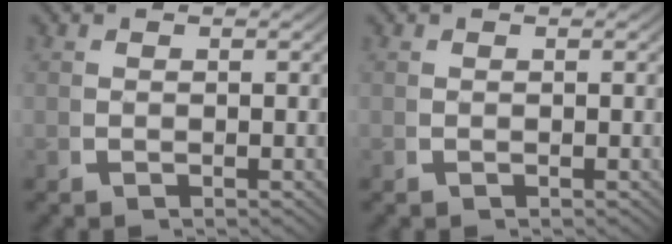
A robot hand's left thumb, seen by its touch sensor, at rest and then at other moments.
{"total": 0.0}